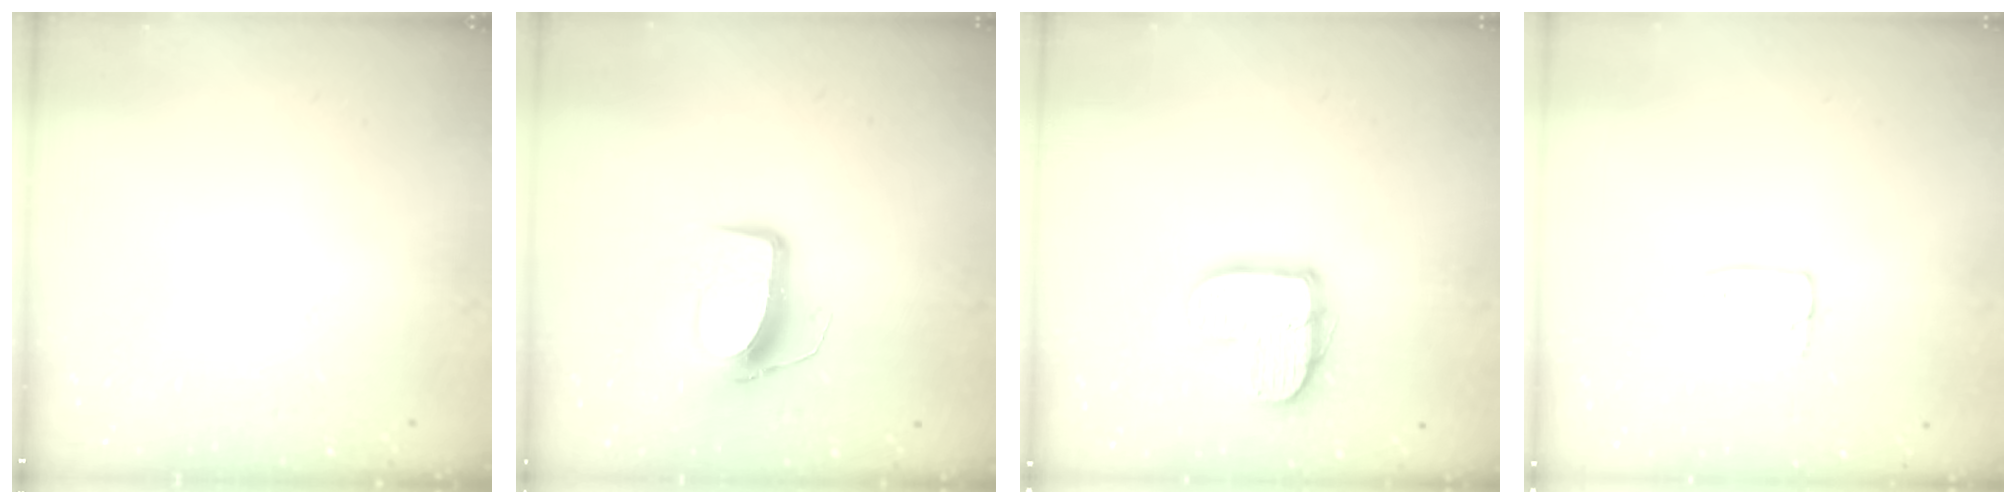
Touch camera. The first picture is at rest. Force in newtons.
{"total": 10.2, "press": 10.1, "slide": 0.5}
{"total": 12.6, "press": 12.6, "slide": 0.9}
{"total": 3.7, "press": 3.7, "slide": 0.2}